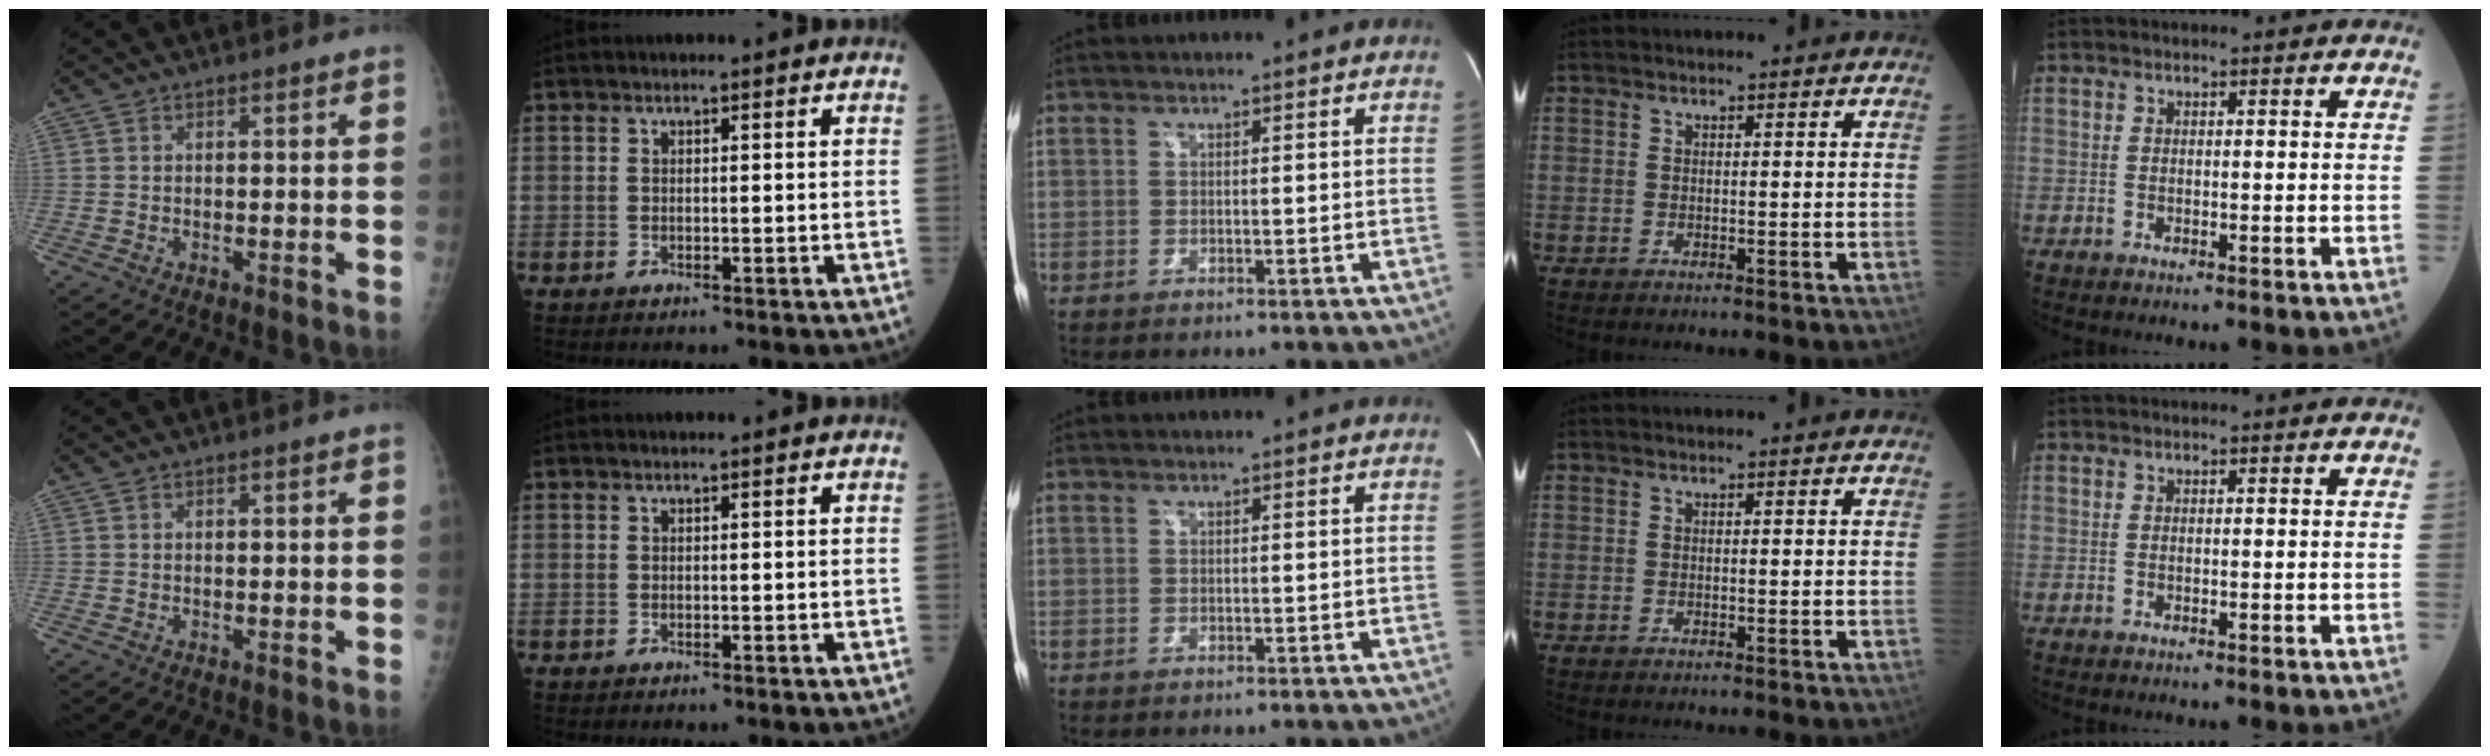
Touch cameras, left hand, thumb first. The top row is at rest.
{}